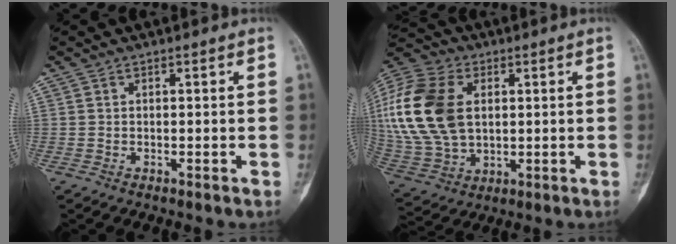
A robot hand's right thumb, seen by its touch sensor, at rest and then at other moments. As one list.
[{"total": 24.7, "force": [4.3, 16.7, 17.7], "torque": [-0.408, 0.011, 0.088]}]